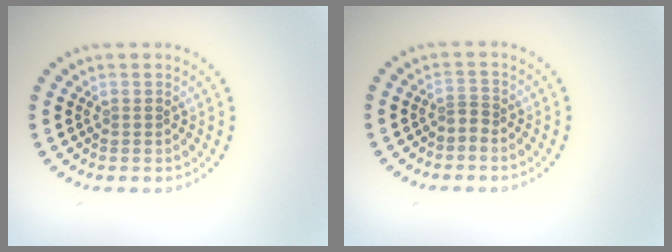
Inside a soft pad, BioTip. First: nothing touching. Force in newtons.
{"total": 1.0, "press": 0.6, "slide": 0.8}